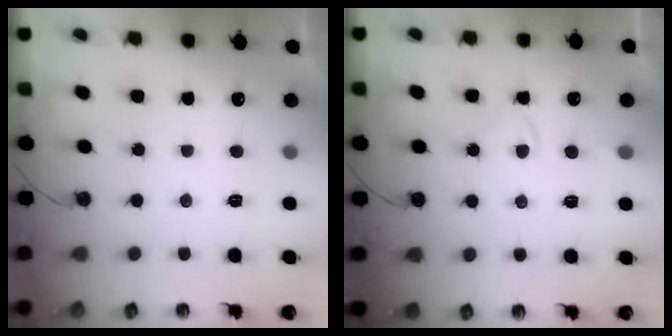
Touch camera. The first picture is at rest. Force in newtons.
{"total": 2.0, "press": 2.0, "slide": 0.4}